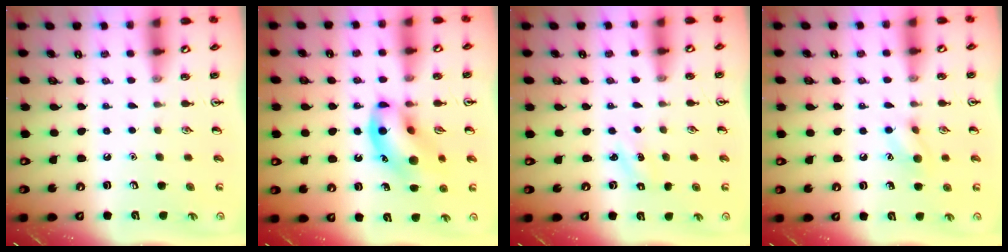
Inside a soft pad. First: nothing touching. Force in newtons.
{"total": 15.2, "press": 14.9, "slide": 2.7}
{"total": 1.2, "press": 1.1, "slide": 0.4}
{"total": 7.2, "press": 7.2, "slide": 1.0}